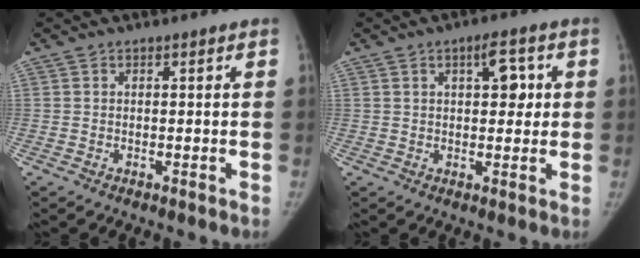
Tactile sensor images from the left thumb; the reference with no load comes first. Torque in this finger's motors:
{"motor_torque": [-0.23, 0.27, -0.04, -0.04, 0.01]}